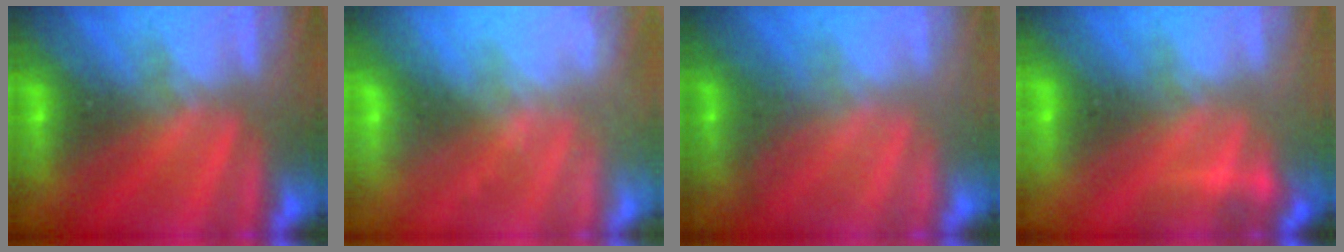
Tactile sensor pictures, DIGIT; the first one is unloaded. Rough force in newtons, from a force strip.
{"total": 2.3}
{"total": 2.3}
{"total": 2.9}